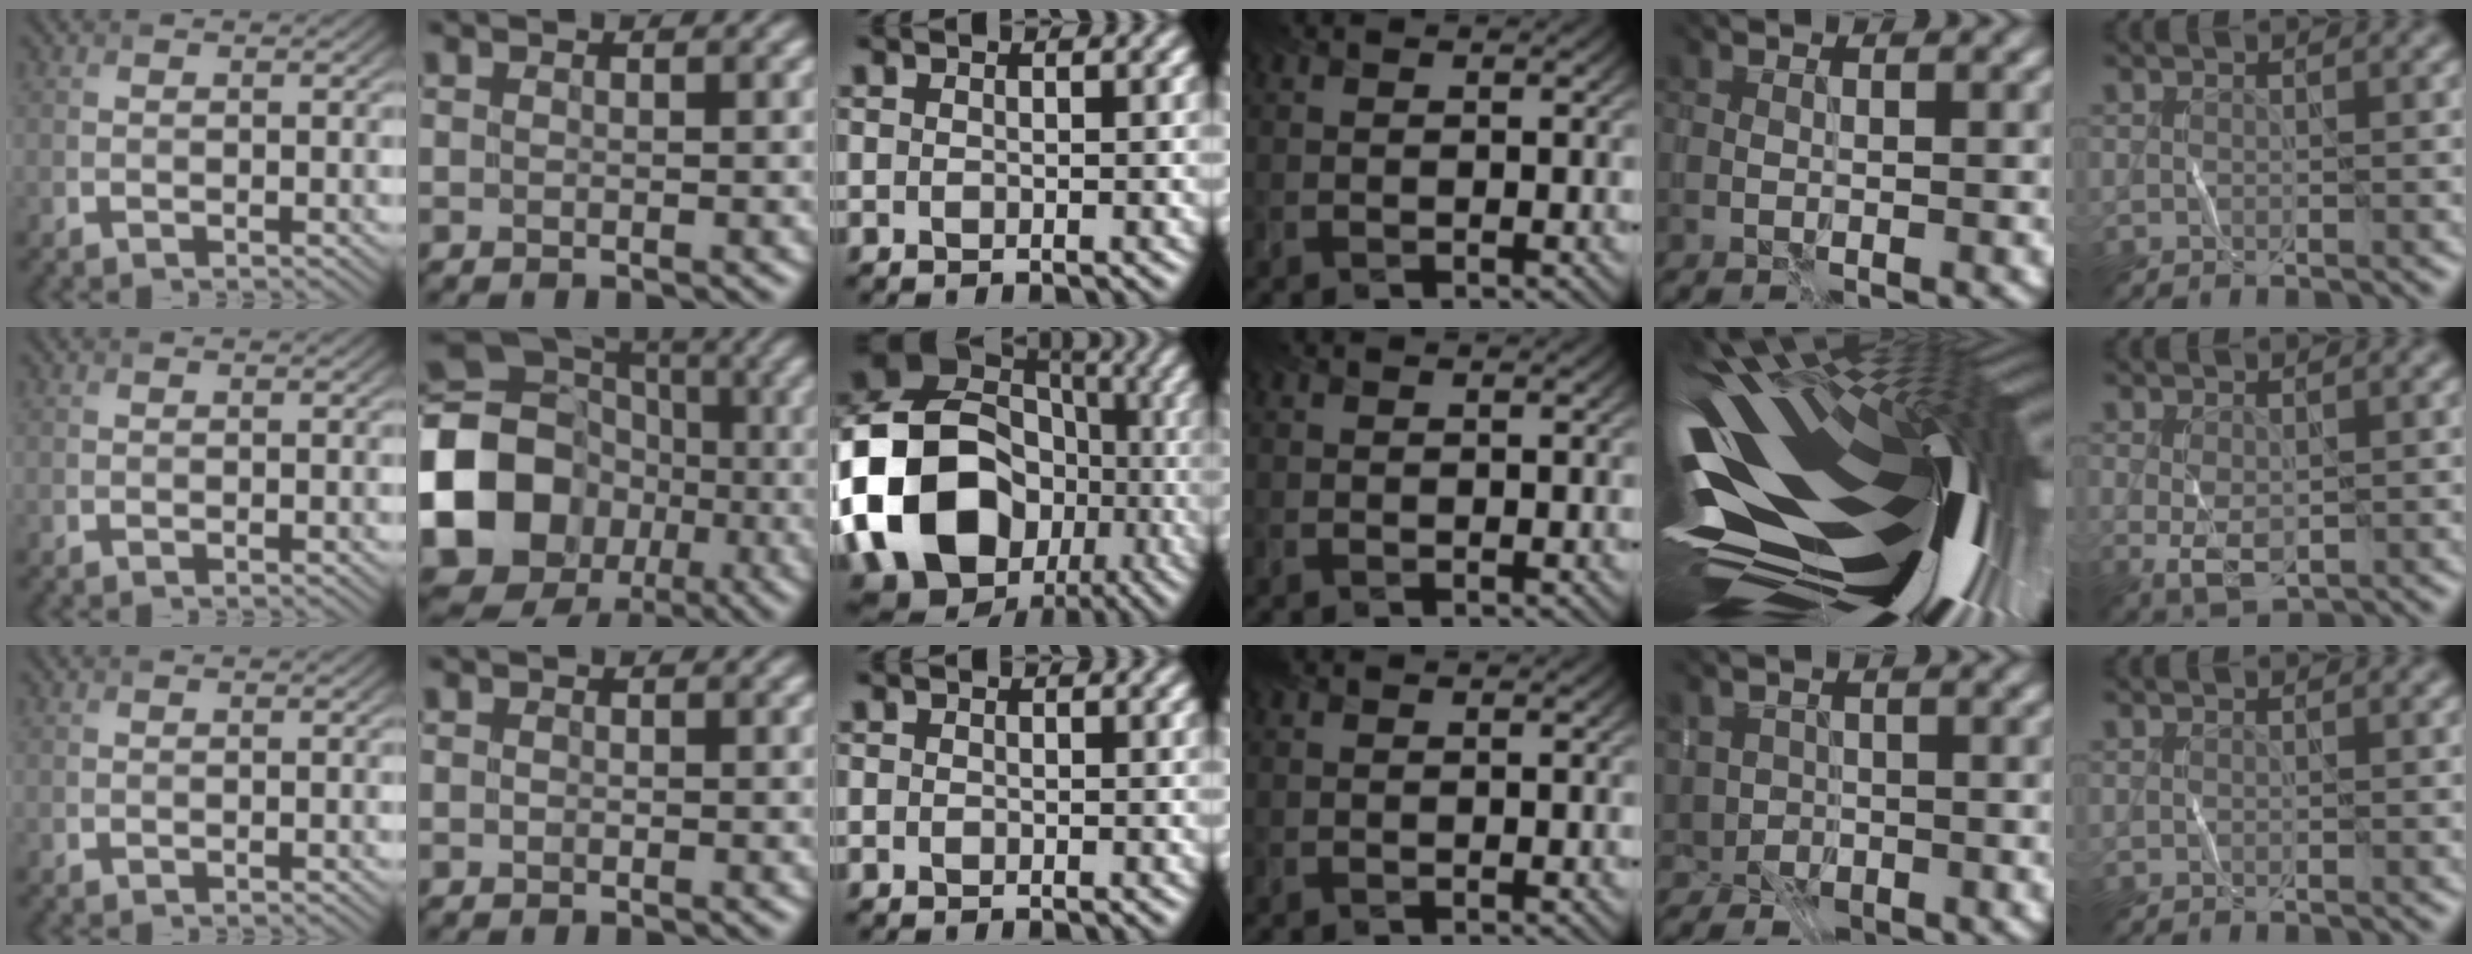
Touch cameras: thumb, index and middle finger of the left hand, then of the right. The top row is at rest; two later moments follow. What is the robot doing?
{"motion": "fold", "object": "coffee filter"}